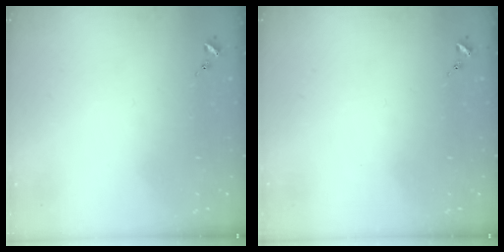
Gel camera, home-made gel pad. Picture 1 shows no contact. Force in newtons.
{"total": 0.0}